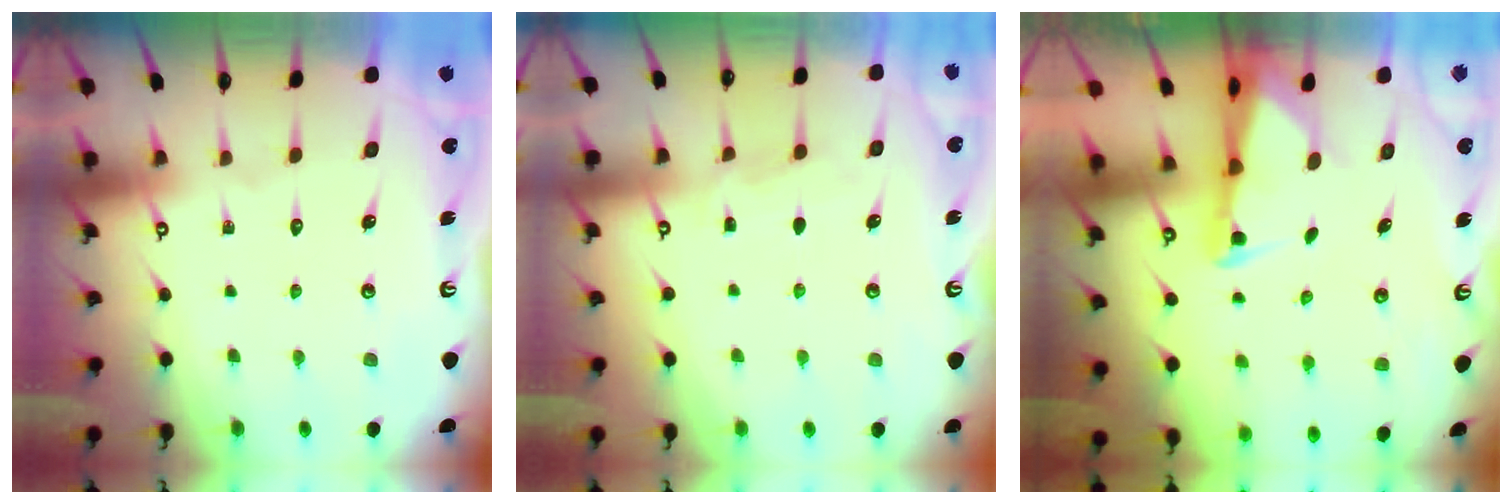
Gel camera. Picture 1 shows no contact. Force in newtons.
{"total": 5.3, "press": 5.2, "slide": 0.6}
{"total": 2.6, "press": 2.6, "slide": 0.5}